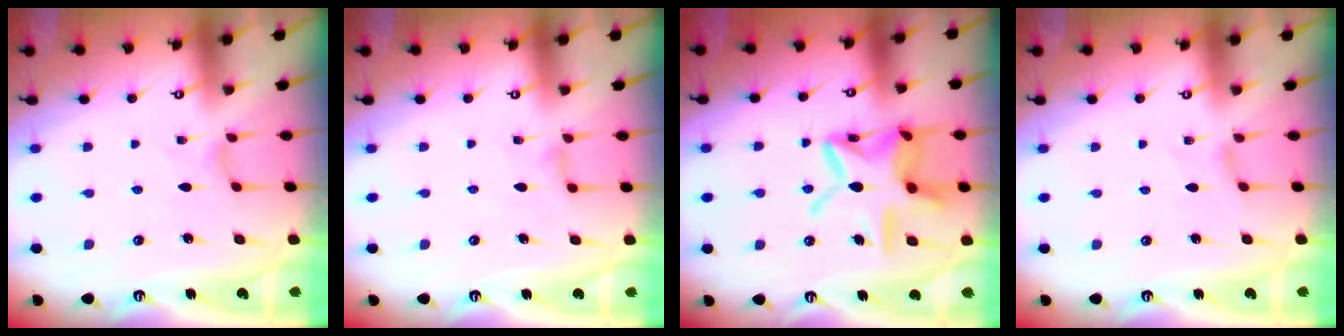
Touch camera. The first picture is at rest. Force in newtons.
{"total": 2.3, "press": 2.2, "slide": 0.4}
{"total": 18.2, "press": 18.2, "slide": 1.6}
{"total": 0.0}